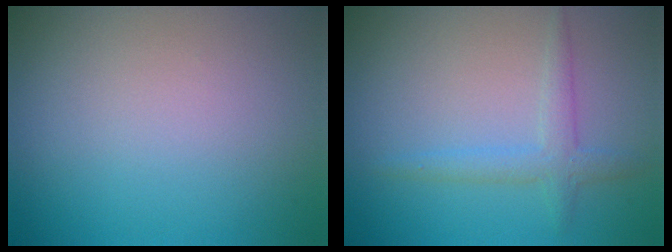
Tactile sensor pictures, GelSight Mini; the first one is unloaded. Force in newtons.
{"total": 2.1, "press": 2.1, "slide": 0.1}